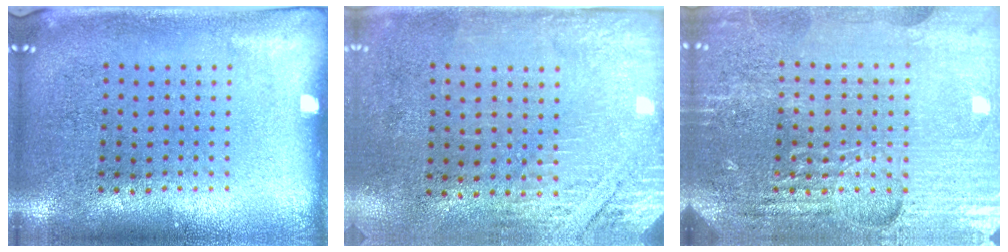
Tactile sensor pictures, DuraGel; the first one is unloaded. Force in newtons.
{"total": 2.7, "press": 2.3, "slide": 1.4}
{"total": 4.7, "press": 4.4, "slide": 1.7}